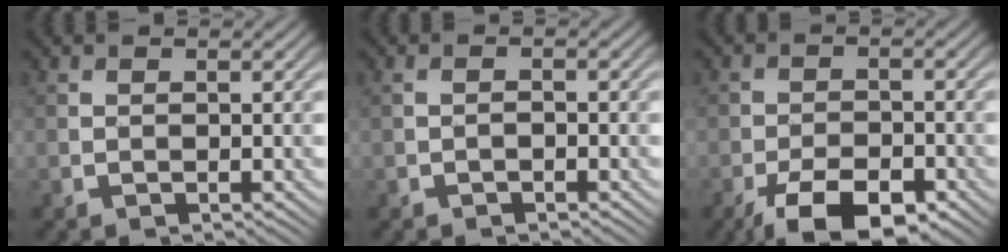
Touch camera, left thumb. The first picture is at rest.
{"total": 0.8, "force": [-0.5, 0.3, 0.6], "torque": [-0.011, 0.000, -0.010]}
{"total": 8.6, "force": [-5.3, 3.8, 5.6], "torque": [-0.091, -0.004, -0.092]}